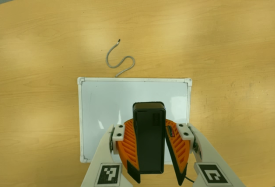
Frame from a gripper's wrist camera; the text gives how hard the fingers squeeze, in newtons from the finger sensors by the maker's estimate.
{"total": 9.9, "left": 9.6, "right": 10.2}